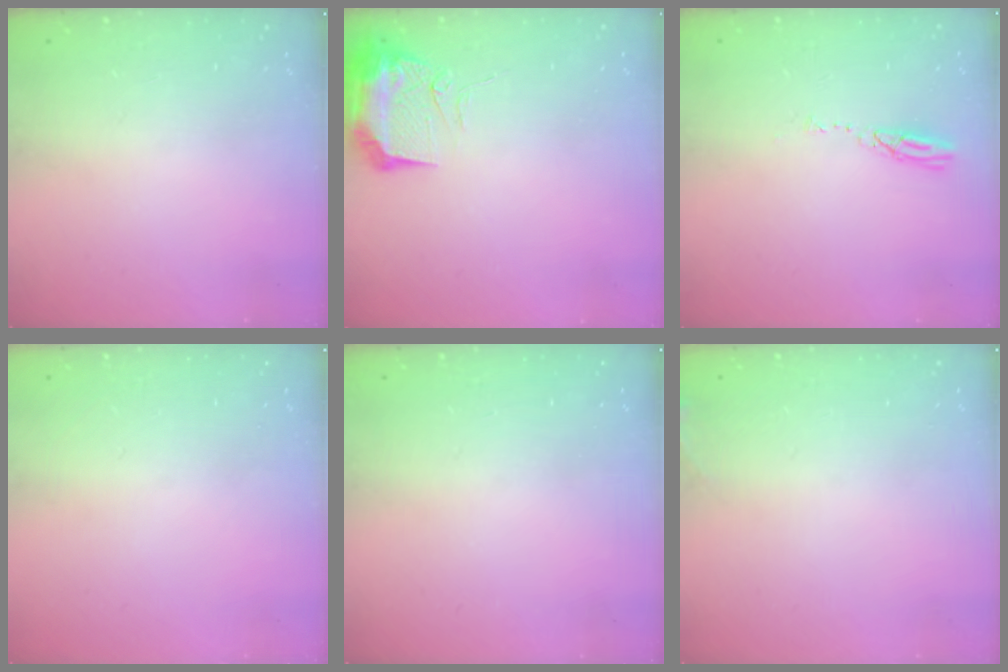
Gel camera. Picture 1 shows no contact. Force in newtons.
{"total": 13.0, "press": 11.5, "slide": 6.2}
{"total": 3.7, "press": 3.7, "slide": 0.2}
{"total": 0.0}
{"total": 0.0}
{"total": 4.9, "press": 4.5, "slide": 1.7}